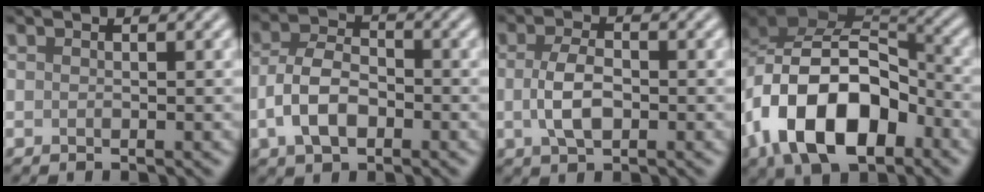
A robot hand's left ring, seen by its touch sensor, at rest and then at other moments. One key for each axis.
{"total": 4.8, "fx": -1.4, "fy": 3.0, "fz": 3.5, "tx": -0.068, "ty": 0.003, "tz": -0.035}
{"total": 3.5, "fx": -0.3, "fy": 1.9, "fz": 2.9, "tx": -0.063, "ty": -0.002, "tz": -0.006}
{"total": 13.4, "fx": -4.9, "fy": 8.1, "fz": 9.5, "tx": -0.168, "ty": -0.001, "tz": -0.097}